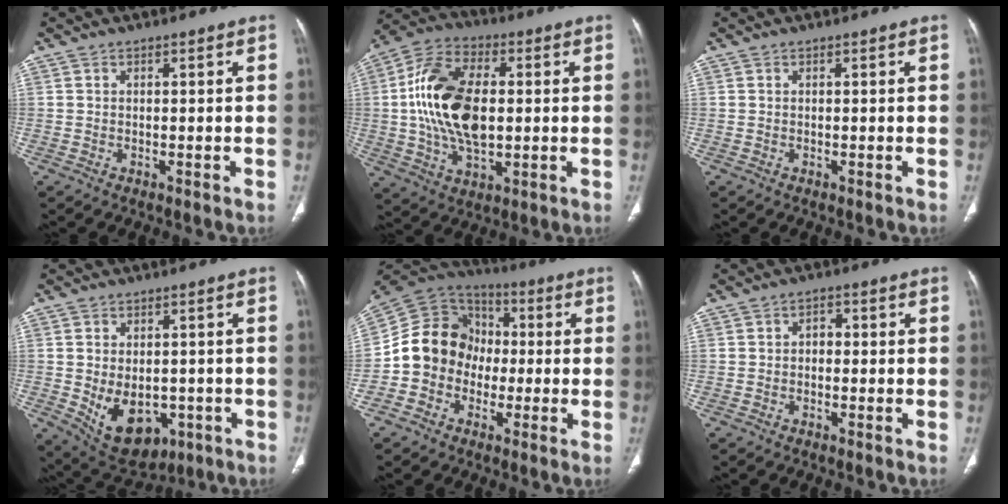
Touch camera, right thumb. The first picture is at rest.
{"total": 17.9, "force": [0.9, 10.3, 14.6], "torque": [-0.274, 0.014, 0.016]}
{"total": 0.0}
{"total": 11.7, "force": [-3.0, 7.9, 8.1], "torque": [-0.102, 0.002, -0.020]}
{"total": 14.0, "force": [-2.3, 12.3, 6.2], "torque": [-0.082, 0.042, -0.052]}
{"total": 2.1, "force": [-0.2, 1.6, 1.3], "torque": [-0.005, 0.010, -0.011]}